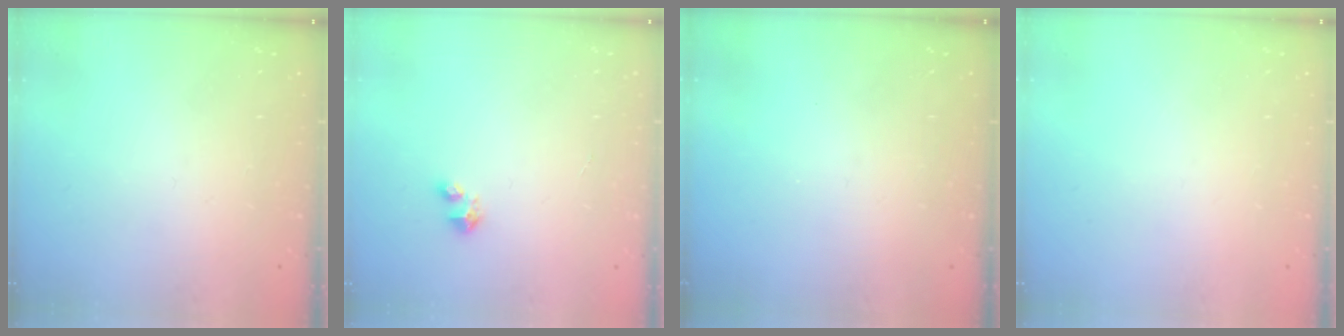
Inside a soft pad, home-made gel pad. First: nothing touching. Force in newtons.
{"total": 2.6, "press": 2.6, "slide": 0.1}
{"total": 0.0}
{"total": 0.0}